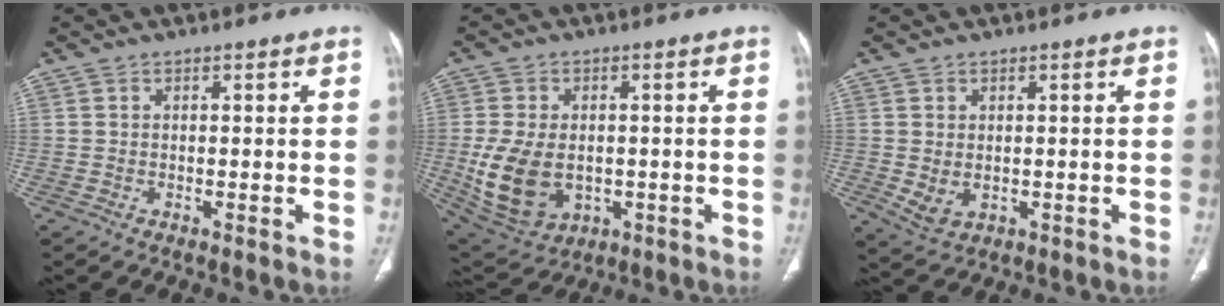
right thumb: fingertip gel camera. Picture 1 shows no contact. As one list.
[{"total": 14.1, "force": [-1.8, 9.6, 10.1], "torque": [-0.189, -0.003, -0.006]}, {"total": 3.8, "force": [-0.1, 2.6, 2.7], "torque": [-0.049, -0.006, 0.013]}]